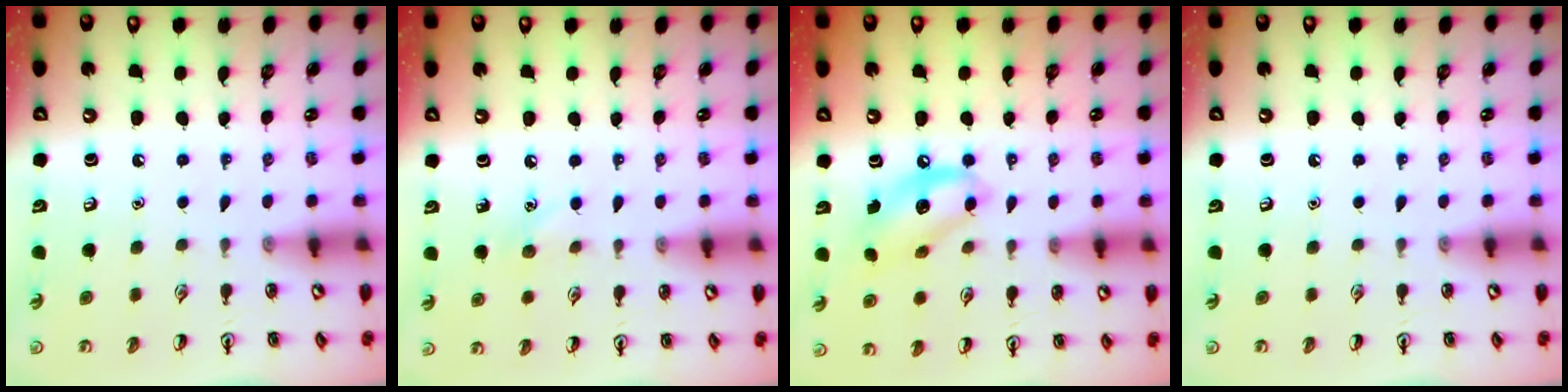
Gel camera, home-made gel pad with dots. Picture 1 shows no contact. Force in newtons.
{"total": 5.7, "press": 5.4, "slide": 1.8}
{"total": 11.2, "press": 10.9, "slide": 2.5}
{"total": 0.0}